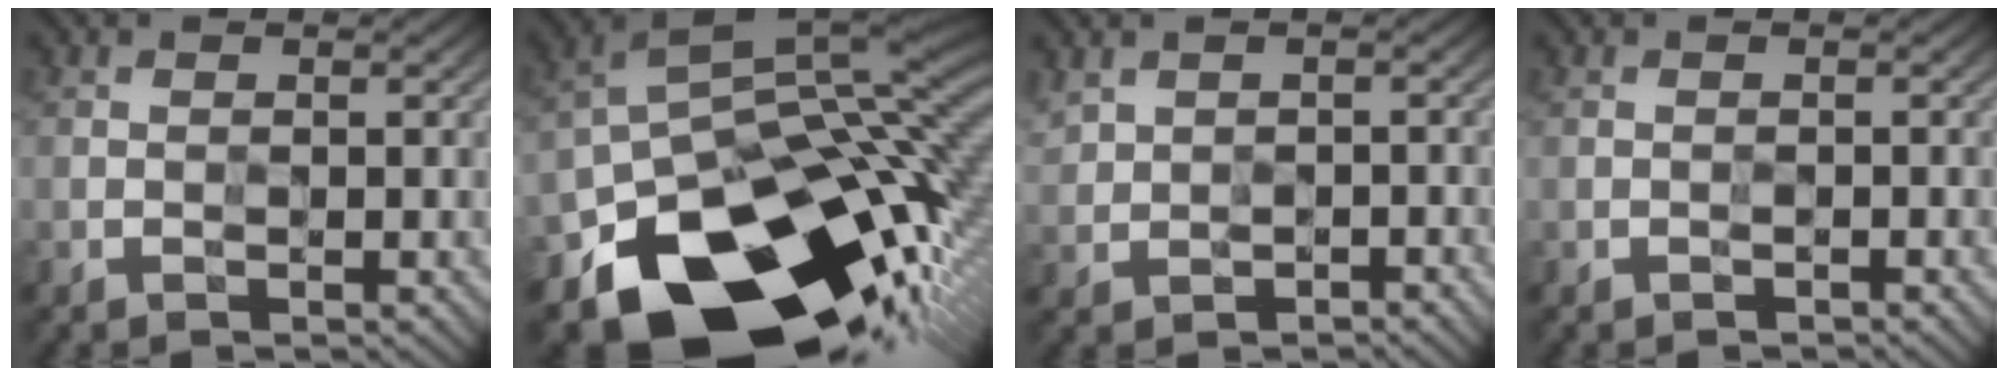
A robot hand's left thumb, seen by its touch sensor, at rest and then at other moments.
{"total": 19.6, "force": [-10.2, 11.2, 12.4], "torque": [-0.209, -0.045, -0.155]}
{"total": 2.8, "force": [0.3, 2.4, 1.6], "torque": [-0.035, -0.011, 0.011]}
{"total": 0.0}